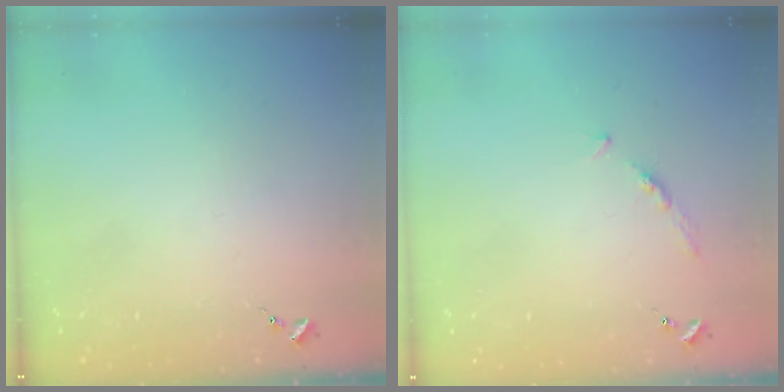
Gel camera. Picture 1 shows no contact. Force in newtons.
{"total": 3.5, "press": 3.5, "slide": 0.5}